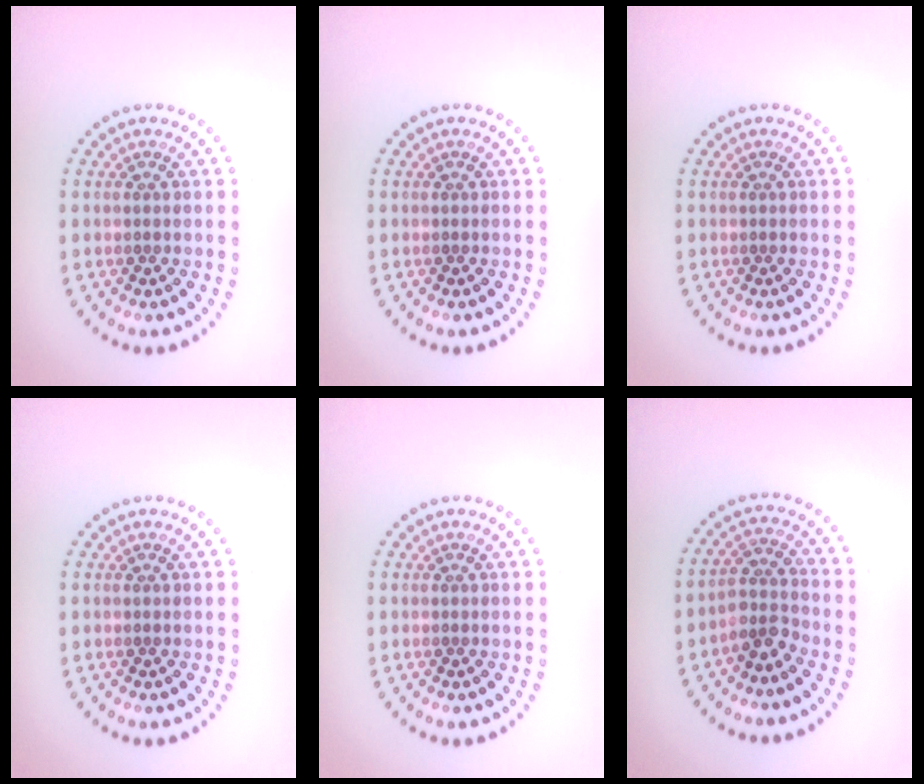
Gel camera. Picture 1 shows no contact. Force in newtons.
{"total": 0.0}
{"total": 0.0}
{"total": 0.0}
{"total": 0.0}
{"total": 2.6, "press": 2.0, "slide": 1.7}